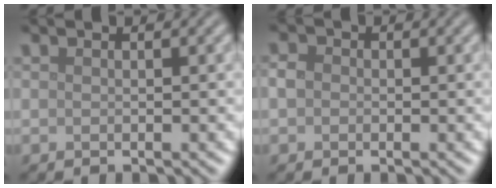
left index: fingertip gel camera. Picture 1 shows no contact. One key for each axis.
{"total": 1.4, "fx": -0.1, "fy": 1.3, "fz": 0.6, "tx": -0.007, "ty": -0.001, "tz": -0.009}